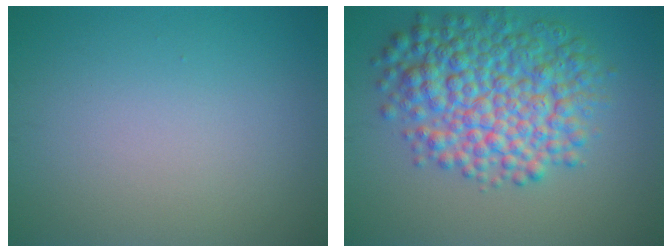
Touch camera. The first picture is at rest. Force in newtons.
{"total": 8.6, "press": 8.6, "slide": 0.0}